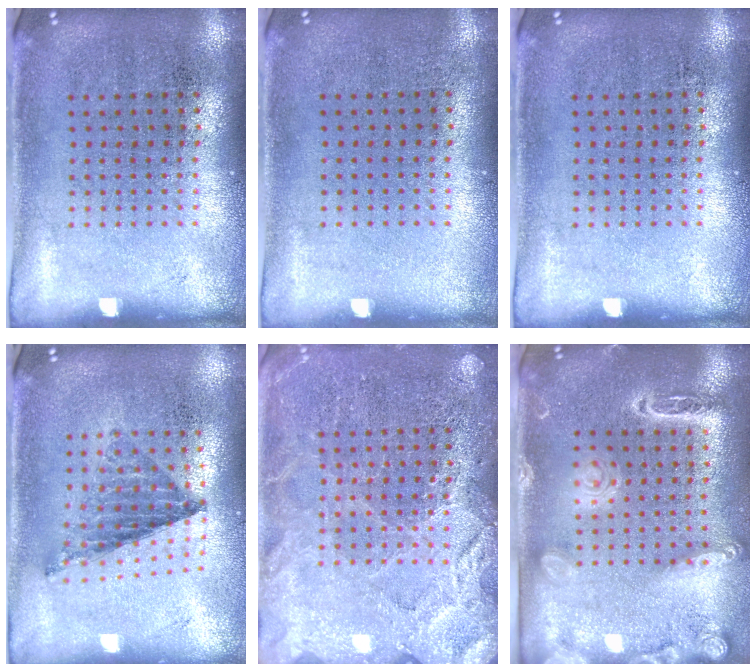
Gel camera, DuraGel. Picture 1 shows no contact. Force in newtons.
{"total": 0.0}
{"total": 0.0}
{"total": 0.8, "press": 0.8, "slide": 0.0}
{"total": 4.6, "press": 4.6, "slide": 0.6}
{"total": 2.1, "press": 1.9, "slide": 0.9}